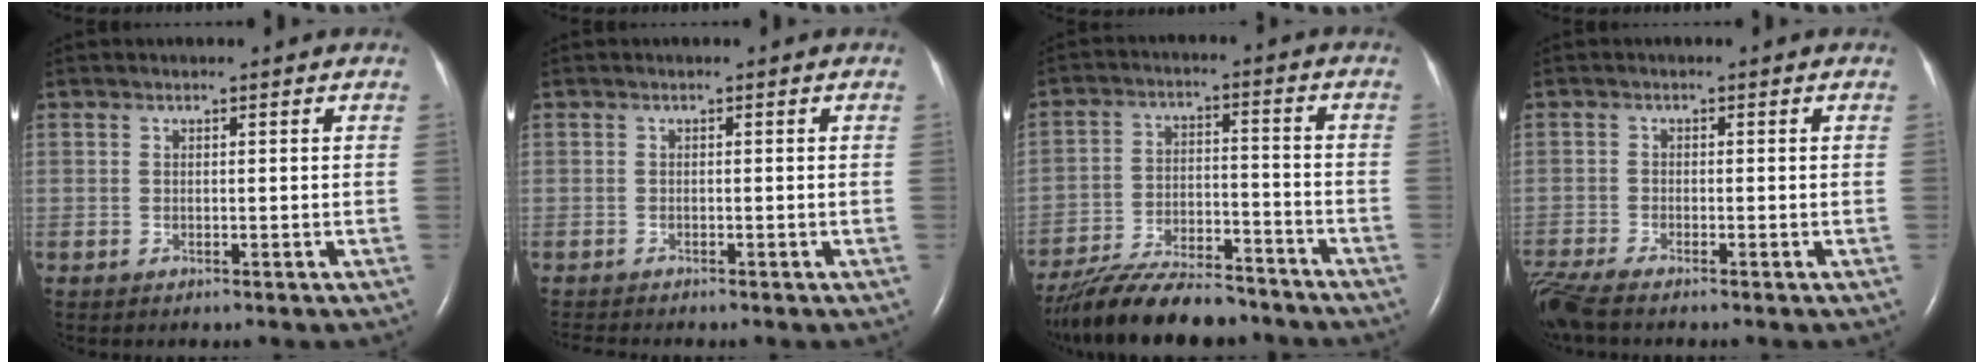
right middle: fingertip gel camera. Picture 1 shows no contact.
{"total": 2.0, "force": [-1.9, -0.1, 0.6], "torque": [-0.009, -0.006, -0.030]}
{"total": 17.0, "force": [-14.9, 3.5, 7.3], "torque": [-0.146, -0.008, -0.243]}
{"total": 4.4, "force": [-3.8, 0.0, 2.2], "torque": [-0.054, -0.018, -0.077]}